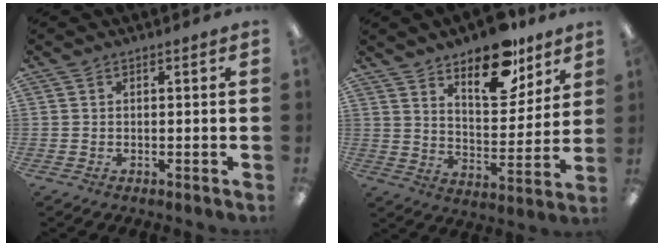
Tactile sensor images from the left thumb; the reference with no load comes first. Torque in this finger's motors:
{"motor_torque": [0.63, 0.36, 0.84, -1.30, 0.10]}